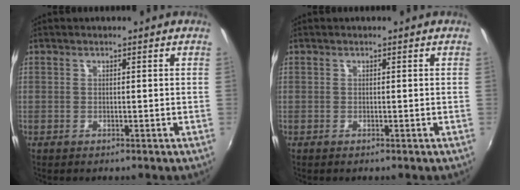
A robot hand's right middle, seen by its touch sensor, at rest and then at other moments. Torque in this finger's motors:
{"motor_torque": [0.05, -0.32, -0.02, 0.00]}